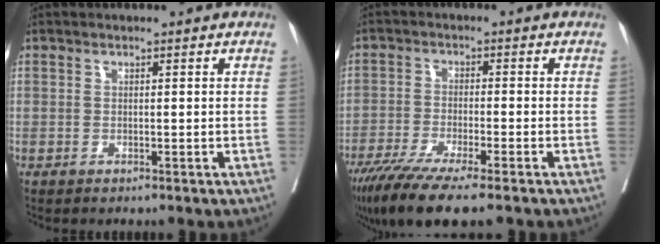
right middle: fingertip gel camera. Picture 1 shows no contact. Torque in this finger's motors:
{"motor_torque": [1.09, -1.05, 0.60, 0.08]}